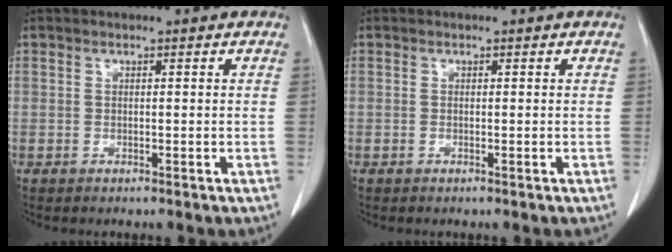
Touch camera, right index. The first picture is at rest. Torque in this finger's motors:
{"motor_torque": [0.05, -0.03, 0.01, 0.01]}